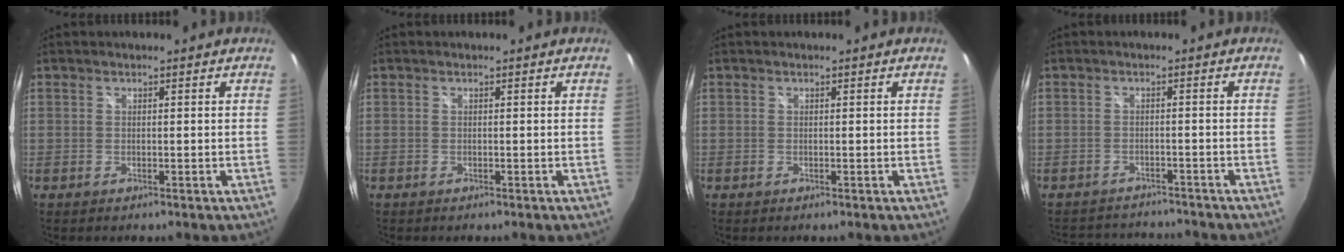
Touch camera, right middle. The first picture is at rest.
{"total": 0.0}
{"total": 0.0}
{"total": 8.0, "force": [-7.5, 2.0, 1.5], "torque": [-0.043, 0.019, -0.108]}